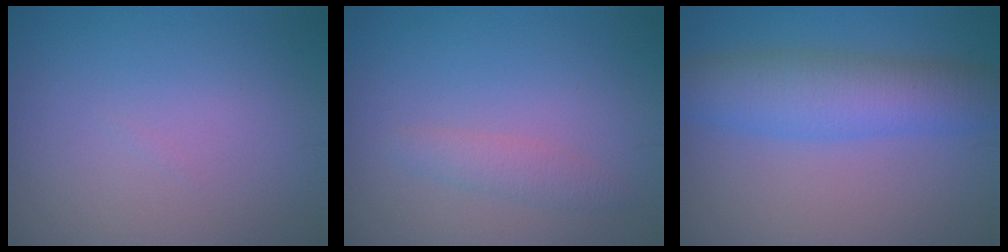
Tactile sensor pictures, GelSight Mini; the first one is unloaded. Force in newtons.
{"total": 1.4, "press": 1.4, "slide": 0.1}
{"total": 6.2, "press": 6.2, "slide": 0.3}